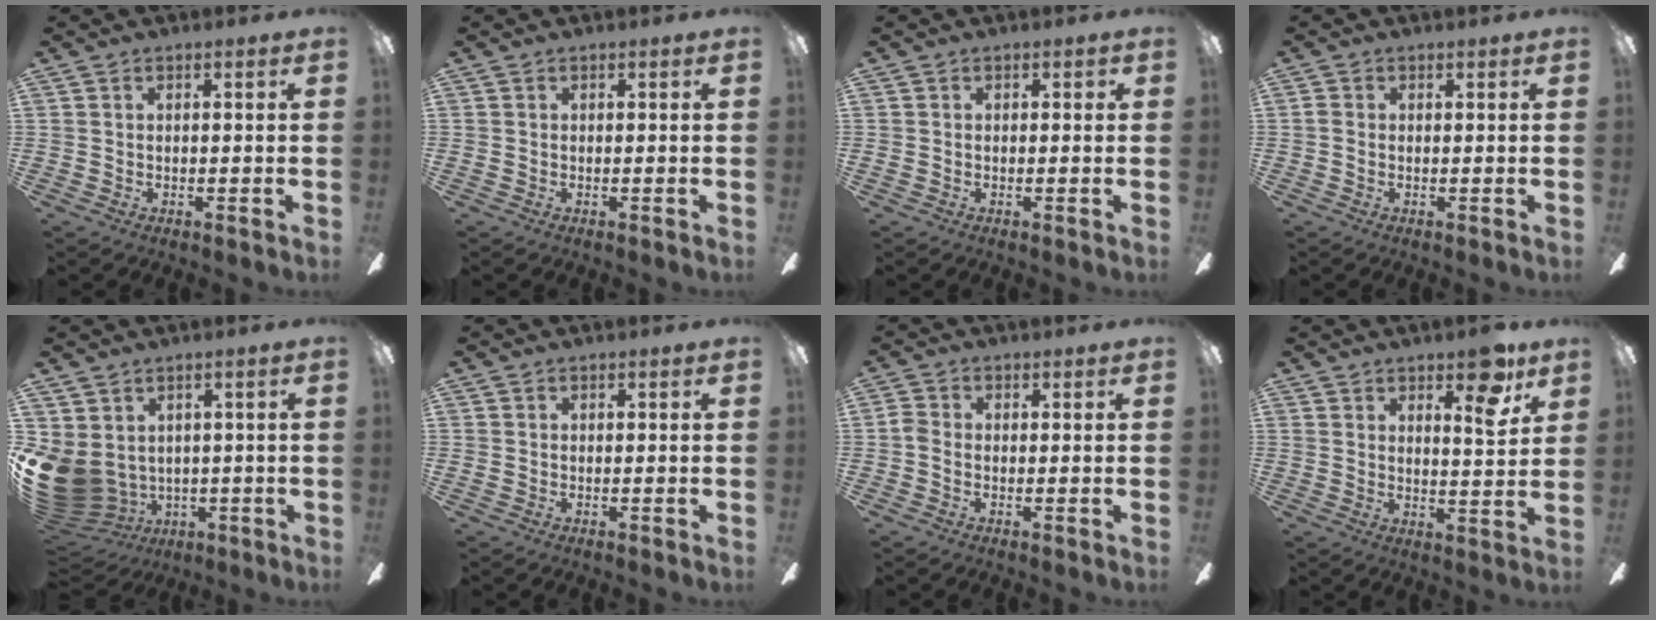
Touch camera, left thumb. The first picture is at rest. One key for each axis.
{"total": 0.0}
{"total": 0.8, "fx": -0.5, "fy": 0.7, "fz": 0.2, "tx": -0.004, "ty": 0.005, "tz": -0.010}
{"total": 0.8, "fx": -0.1, "fy": 0.5, "fz": 0.7, "tx": -0.014, "ty": 0.004, "tz": -0.003}
{"total": 9.5, "fx": 0.4, "fy": 8.1, "fz": 5.0, "tx": -0.161, "ty": -0.018, "tz": 0.012}
{"total": 0.0}
{"total": 1.9, "fx": -0.6, "fy": 1.2, "fz": 1.3, "tx": -0.024, "ty": 0.007, "tz": -0.010}
{"total": 8.5, "fx": 5.4, "fy": 3.1, "fz": 5.7, "tx": -0.062, "ty": -0.030, "tz": 0.085}